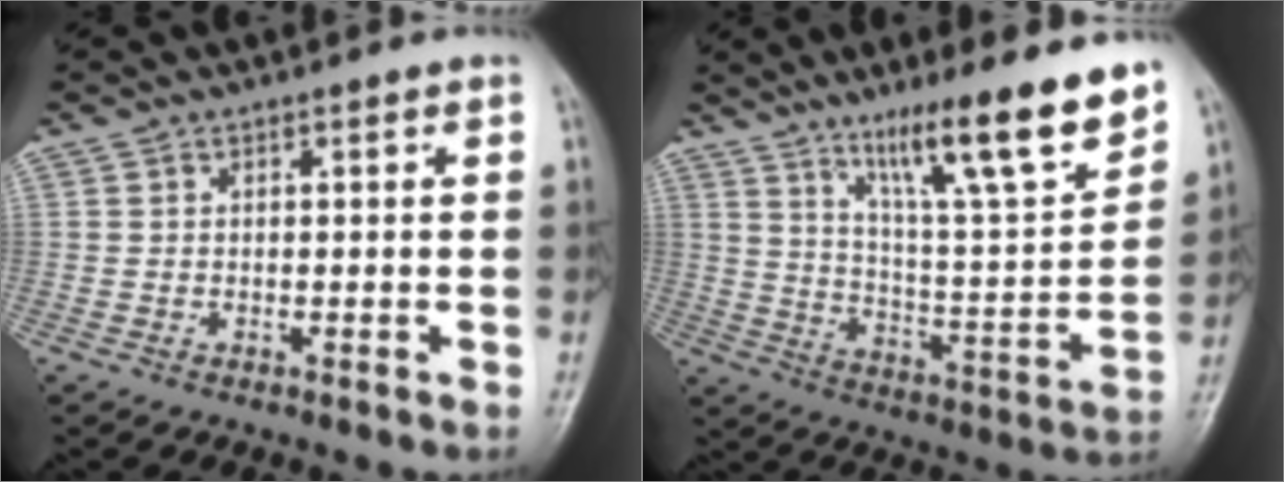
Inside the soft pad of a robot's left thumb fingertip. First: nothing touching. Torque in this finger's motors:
{"motor_torque": [1.69, 1.51, 1.43, -1.34, 0.23]}